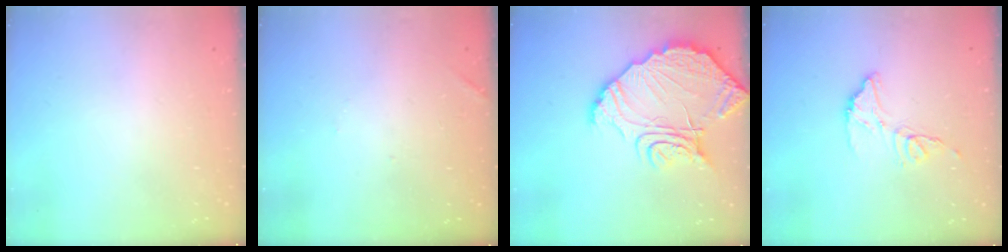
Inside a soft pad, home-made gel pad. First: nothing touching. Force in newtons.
{"total": 5.7, "press": 5.7, "slide": 0.1}
{"total": 16.0, "press": 16.0, "slide": 1.3}
{"total": 11.3, "press": 11.2, "slide": 0.9}